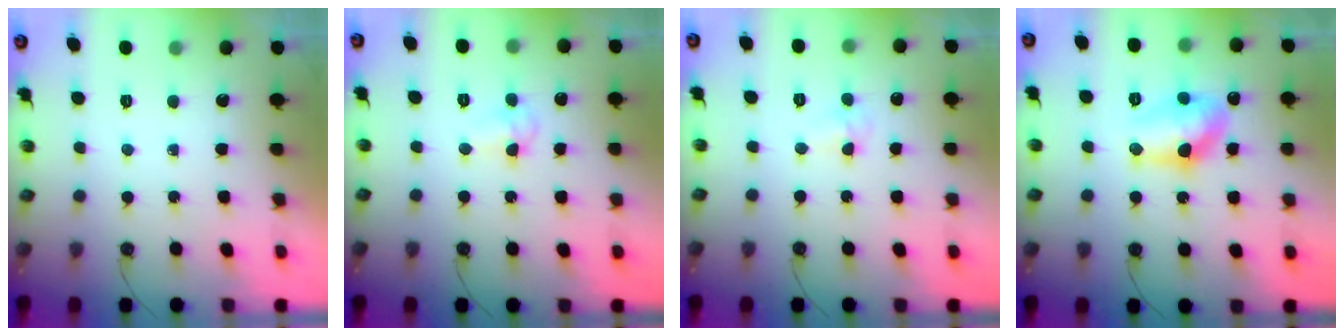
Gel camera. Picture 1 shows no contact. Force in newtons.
{"total": 4.3, "press": 3.5, "slide": 2.5}
{"total": 4.0, "press": 2.2, "slide": 3.4}
{"total": 11.1, "press": 11.1, "slide": 0.9}